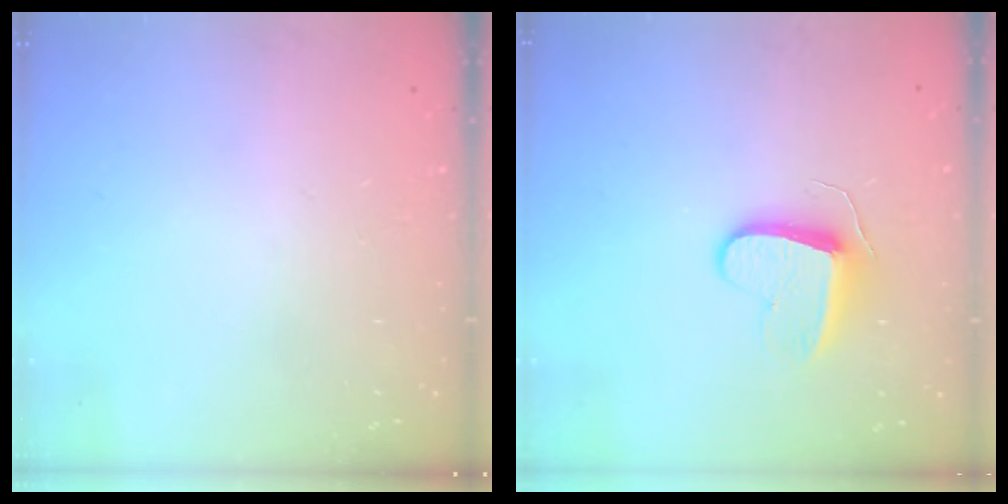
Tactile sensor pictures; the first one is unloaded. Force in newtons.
{"total": 9.1, "press": 9.1, "slide": 0.7}